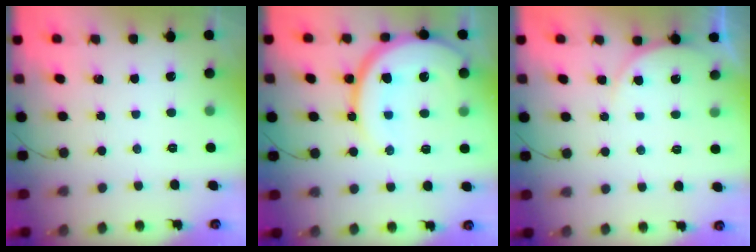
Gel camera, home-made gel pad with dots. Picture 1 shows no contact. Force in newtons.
{"total": 16.4, "press": 16.3, "slide": 1.4}
{"total": 4.6, "press": 4.6, "slide": 0.4}